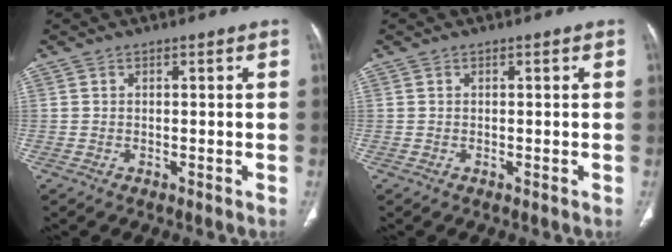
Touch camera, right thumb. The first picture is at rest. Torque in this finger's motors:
{"motor_torque": [-0.19, 0.00, 0.30, 0.04, -0.02]}